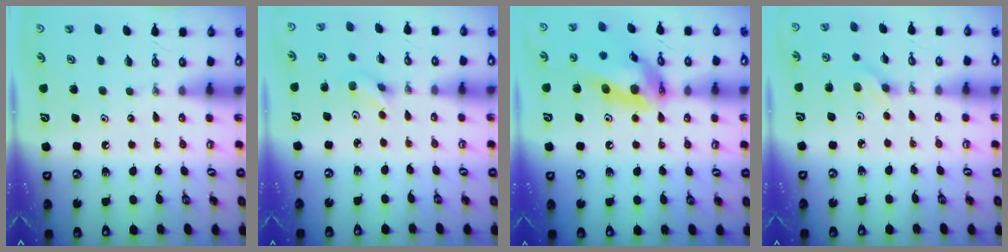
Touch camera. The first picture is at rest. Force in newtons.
{"total": 2.4, "press": 2.4, "slide": 0.1}
{"total": 16.2, "press": 16.1, "slide": 1.8}
{"total": 3.8, "press": 3.4, "slide": 1.6}